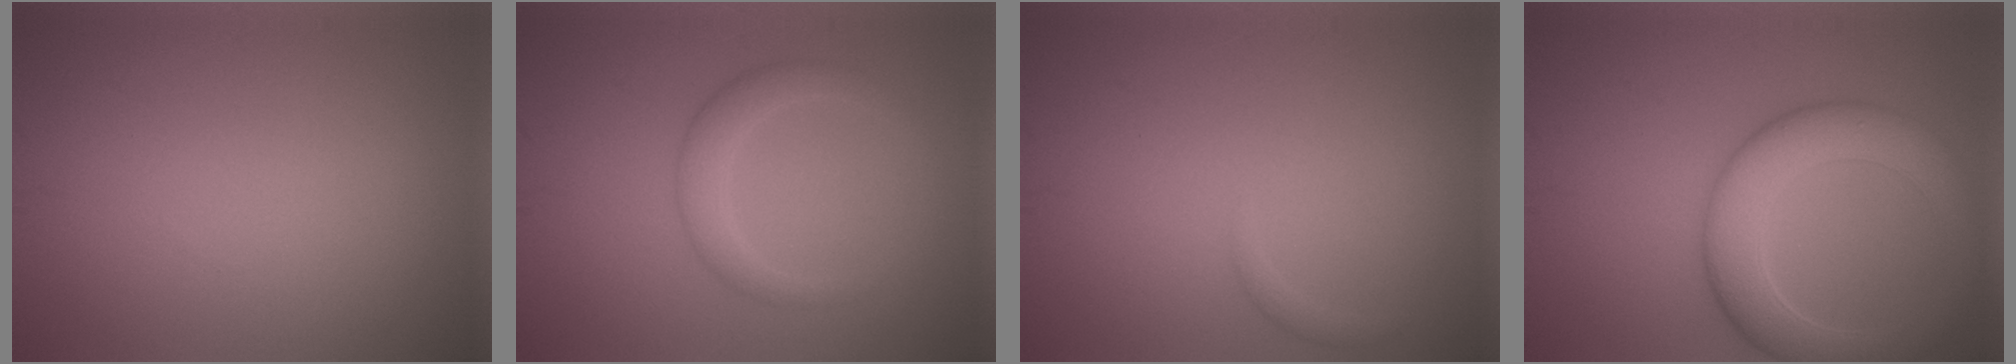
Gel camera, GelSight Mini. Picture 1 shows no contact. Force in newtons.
{"total": 2.6, "press": 2.6, "slide": 0.1}
{"total": 0.6, "press": 0.6, "slide": 0.1}
{"total": 7.2, "press": 7.2, "slide": 0.5}